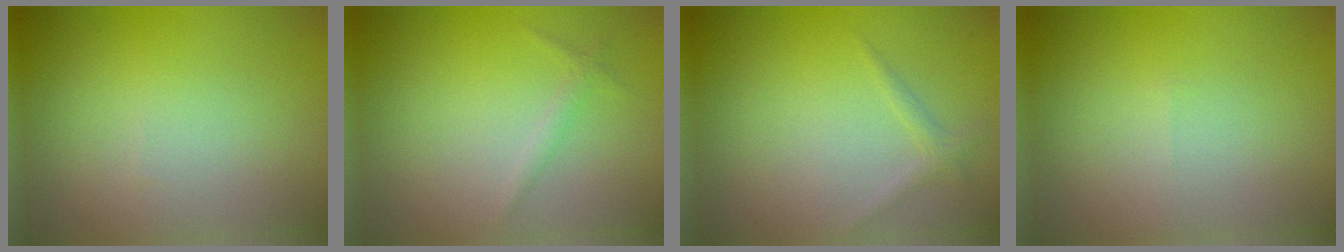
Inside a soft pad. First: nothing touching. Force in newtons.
{"total": 0.8, "press": 0.8, "slide": 0.0}
{"total": 1.0, "press": 1.0, "slide": 0.0}
{"total": 0.0}